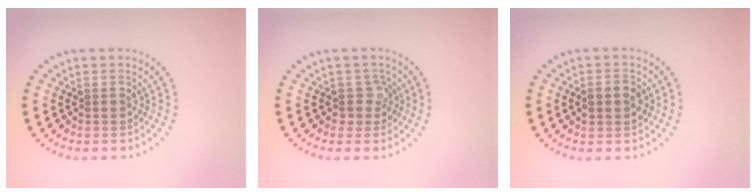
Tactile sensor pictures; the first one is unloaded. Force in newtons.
{"total": 1.9, "press": 1.5, "slide": 1.1}
{"total": 2.6, "press": 2.6, "slide": 0.0}